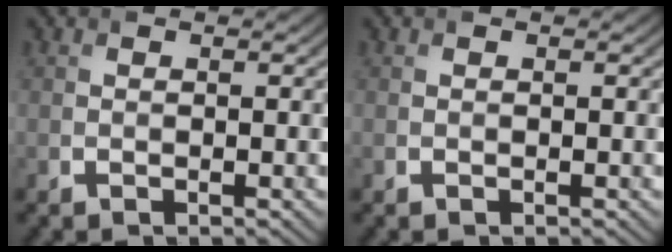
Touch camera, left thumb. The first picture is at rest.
{"total": 0.0}